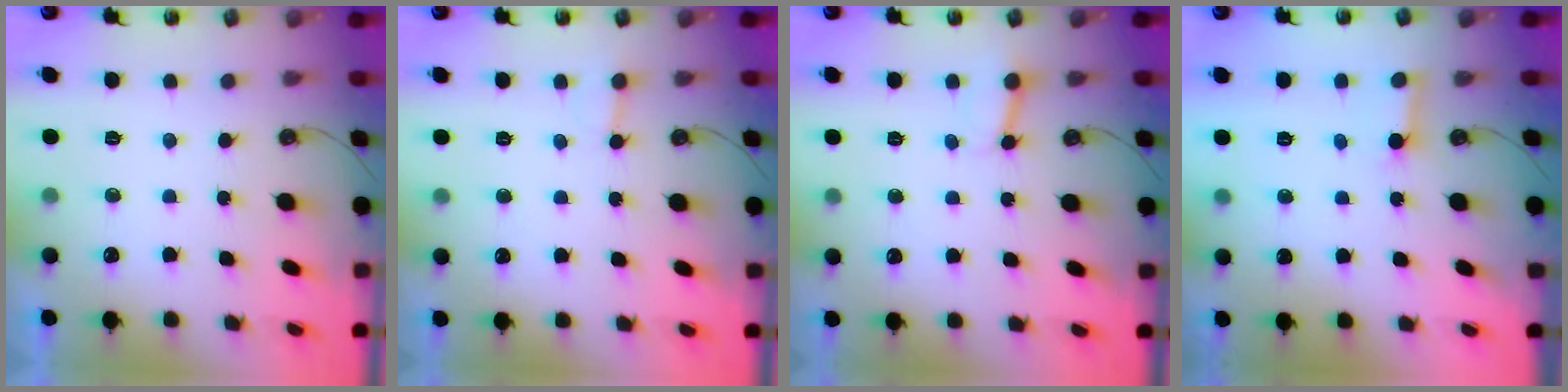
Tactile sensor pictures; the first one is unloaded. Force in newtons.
{"total": 2.5, "press": 2.4, "slide": 0.5}
{"total": 2.9, "press": 2.9, "slide": 0.2}
{"total": 2.8, "press": 2.8, "slide": 0.3}